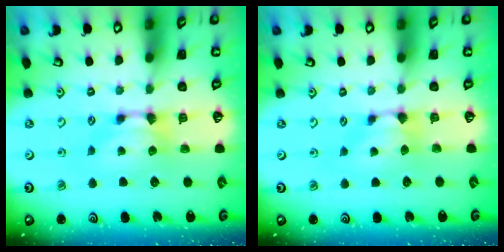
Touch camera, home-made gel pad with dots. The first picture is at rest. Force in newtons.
{"total": 0.9, "press": 0.6, "slide": 0.6}